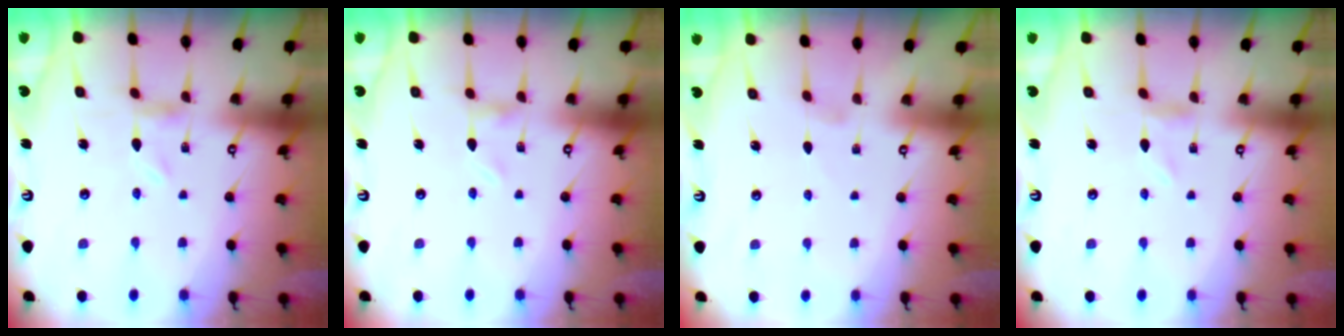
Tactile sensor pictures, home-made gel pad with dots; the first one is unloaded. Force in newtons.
{"total": 0.0}
{"total": 0.0}
{"total": 1.1, "press": 1.1, "slide": 0.2}